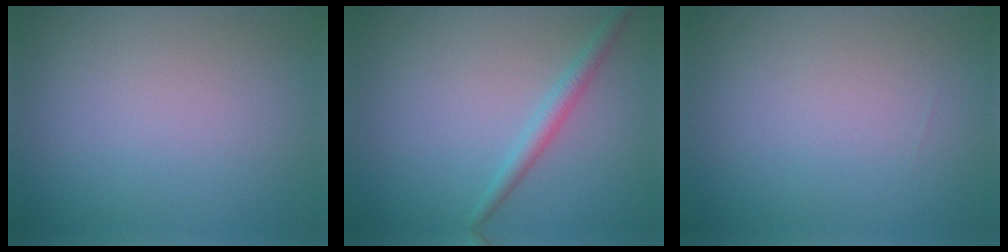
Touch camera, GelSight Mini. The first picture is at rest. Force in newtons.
{"total": 1.8, "press": 1.8, "slide": 0.0}
{"total": 0.0}